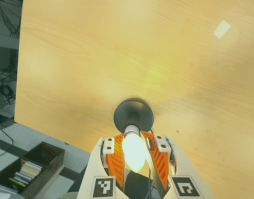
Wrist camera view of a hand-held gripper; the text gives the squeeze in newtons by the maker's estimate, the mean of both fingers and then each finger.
{"total": 18.7, "left": 22.9, "right": 14.4}